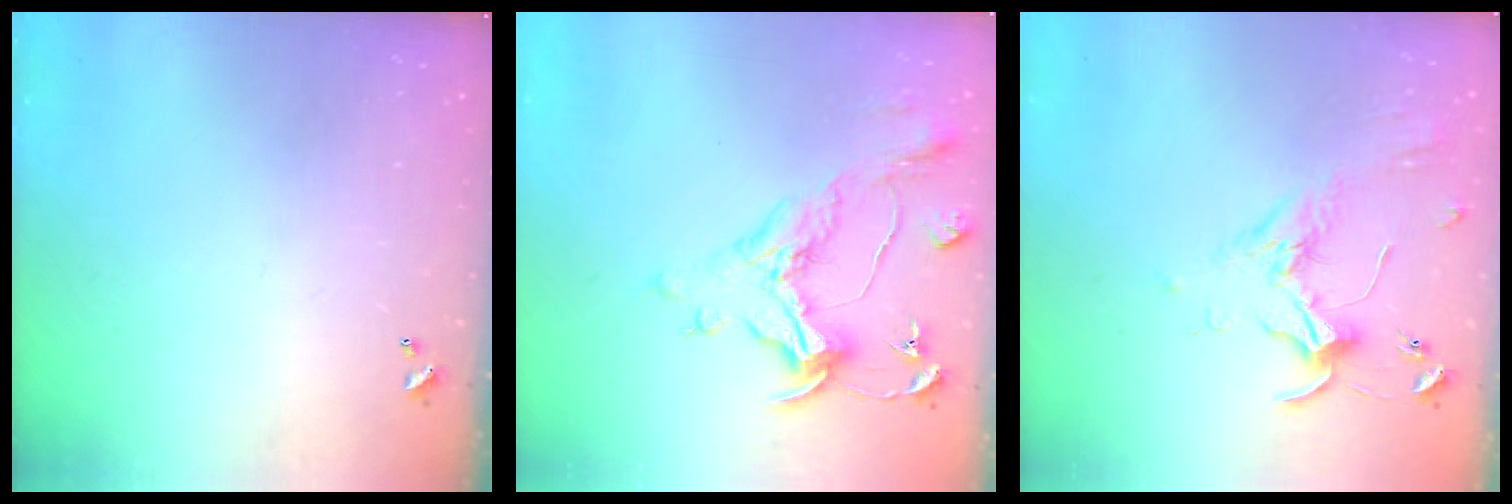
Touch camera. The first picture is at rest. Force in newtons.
{"total": 1.5, "press": 0.8, "slide": 1.2}
{"total": 1.8, "press": 1.8, "slide": 0.4}